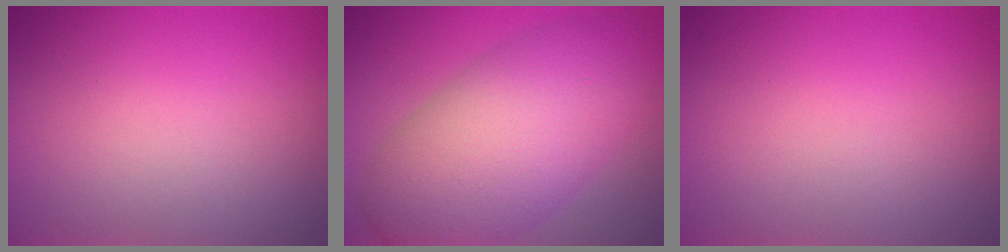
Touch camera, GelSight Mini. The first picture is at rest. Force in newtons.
{"total": 10.7, "press": 10.7, "slide": 0.2}
{"total": 0.0}